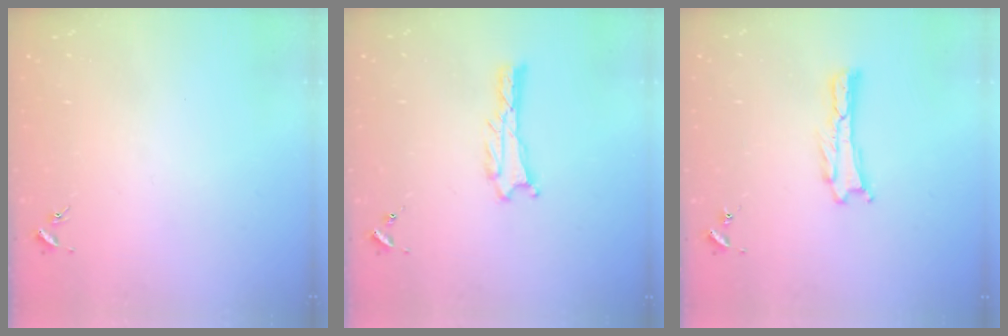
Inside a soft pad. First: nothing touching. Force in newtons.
{"total": 0.9, "press": 0.8, "slide": 0.1}
{"total": 0.0}